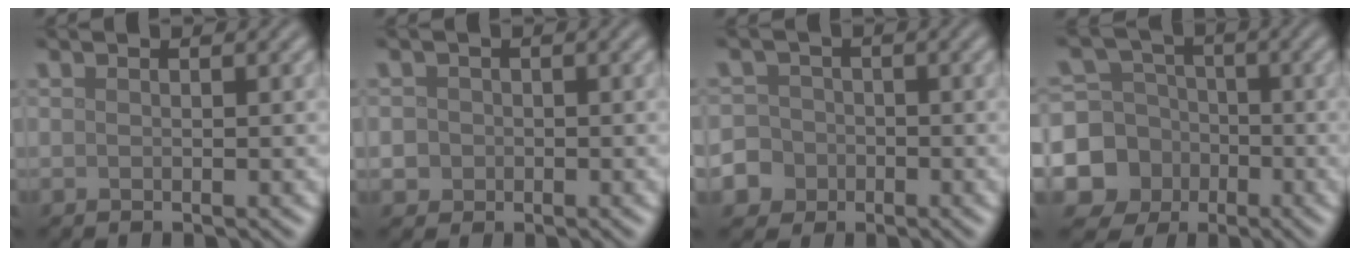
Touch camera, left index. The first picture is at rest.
{"total": 2.3, "force": [-0.2, 2.2, 0.7], "torque": [-0.004, 0.012, -0.016]}
{"total": 7.2, "force": [-3.4, 6.2, 1.3], "torque": [-0.034, -0.019, -0.082]}
{"total": 9.7, "force": [-3.1, 8.9, 2.0], "torque": [-0.052, -0.017, -0.079]}